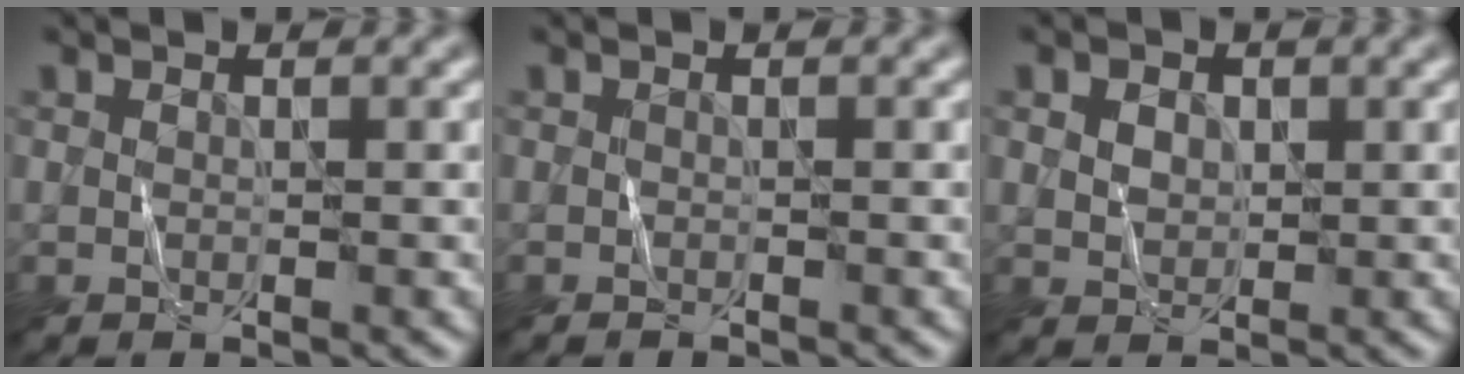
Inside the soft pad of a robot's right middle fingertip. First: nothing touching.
{"total": 0.7, "force": [-0.7, 0.0, 0.2], "torque": [-0.003, -0.001, -0.011]}
{"total": 1.9, "force": [0.9, 1.4, 0.8], "torque": [-0.017, 0.004, 0.012]}